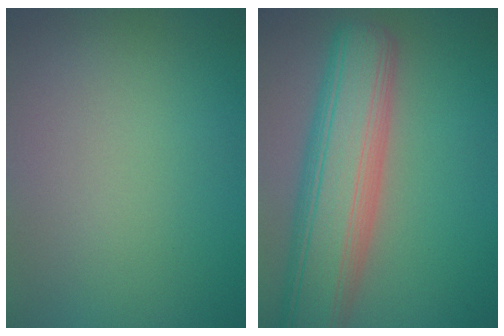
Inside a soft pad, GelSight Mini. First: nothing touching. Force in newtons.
{"total": 10.4, "press": 10.3, "slide": 1.1}